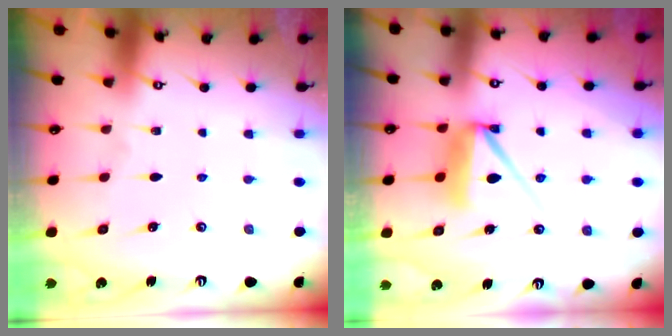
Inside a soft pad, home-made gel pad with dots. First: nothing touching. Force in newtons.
{"total": 7.6, "press": 7.5, "slide": 0.8}